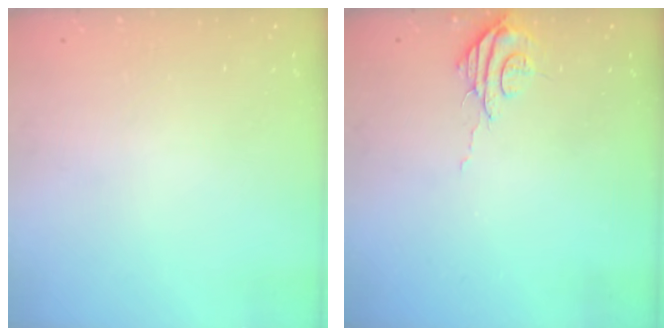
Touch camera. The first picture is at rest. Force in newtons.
{"total": 6.3, "press": 6.2, "slide": 0.5}